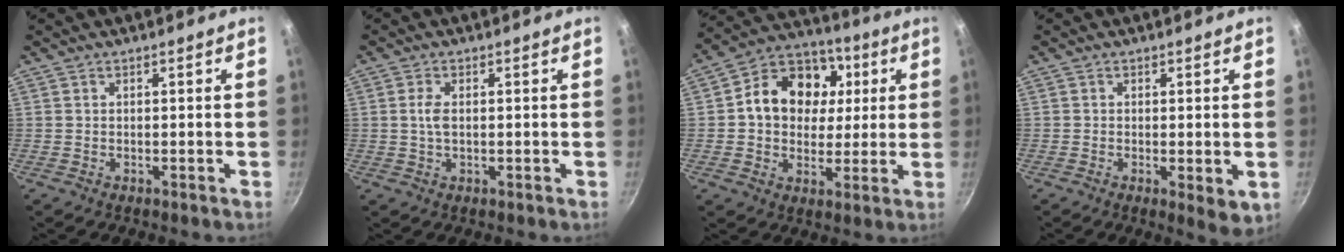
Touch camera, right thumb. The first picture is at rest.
{"total": 2.7, "force": [0.2, 1.5, 2.3], "torque": [-0.052, 0.003, 0.003]}
{"total": 15.5, "force": [2.3, 12.3, 9.2], "torque": [-0.104, 0.018, 0.031]}
{"total": 4.0, "force": [-0.8, 1.2, 3.8], "torque": [-0.058, -0.014, -0.013]}